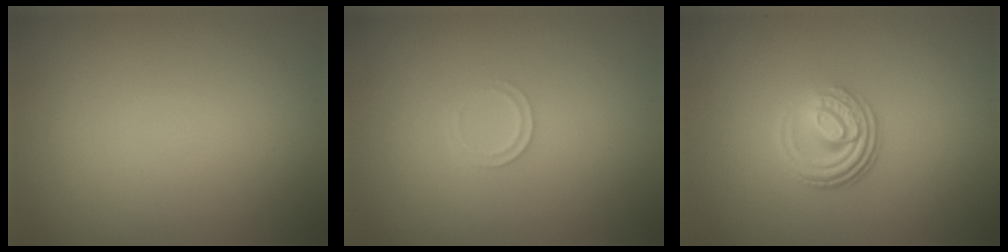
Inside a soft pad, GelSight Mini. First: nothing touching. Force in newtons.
{"total": 0.9, "press": 0.9, "slide": 0.1}
{"total": 4.0, "press": 2.7, "slide": 3.0}